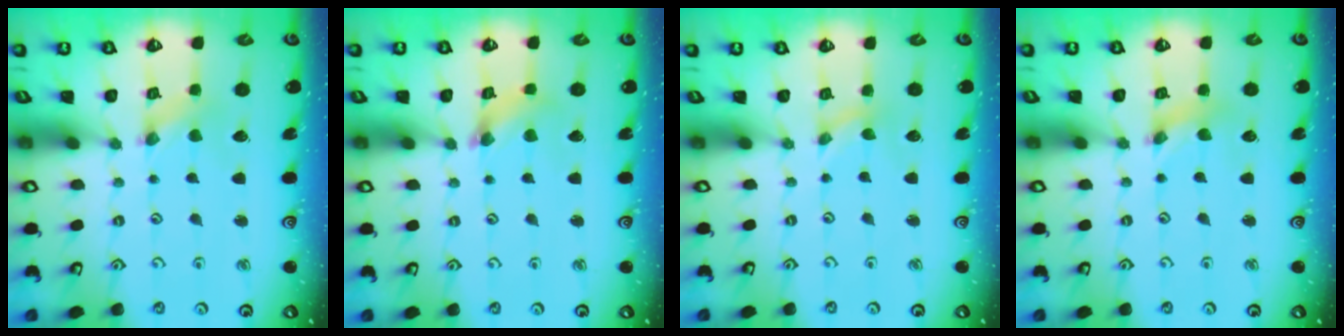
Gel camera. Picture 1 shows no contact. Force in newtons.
{"total": 2.5, "press": 2.4, "slide": 0.4}
{"total": 0.0}
{"total": 1.7, "press": 1.7, "slide": 0.2}